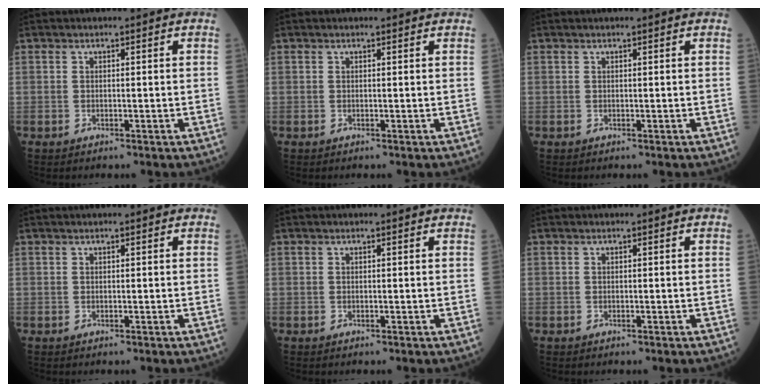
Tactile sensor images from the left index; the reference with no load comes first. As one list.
[{"total": 1.0, "force": [1.0, 0.1, 0.1], "torque": [-0.010, 0.006, 0.009]}, {"total": 0.7, "force": [0.6, 0.1, 0.3], "torque": [-0.003, 0.012, 0.010]}, {"total": 1.4, "force": [1.0, 0.5, 0.8], "torque": [-0.007, 0.020, 0.010]}, {"total": 0.6, "force": [0.6, 0.0, 0.1], "torque": [-0.009, 0.003, 0.005]}, {"total": 0.0}]